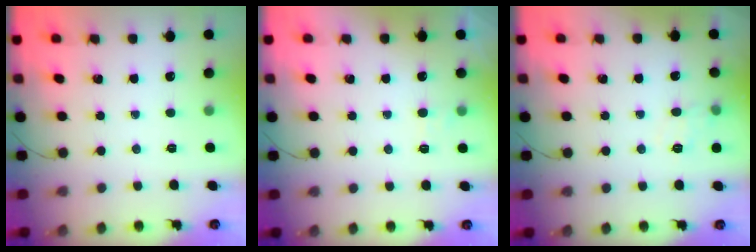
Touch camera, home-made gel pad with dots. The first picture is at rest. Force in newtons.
{"total": 3.5, "press": 3.3, "slide": 1.1}
{"total": 4.8, "press": 4.6, "slide": 1.5}